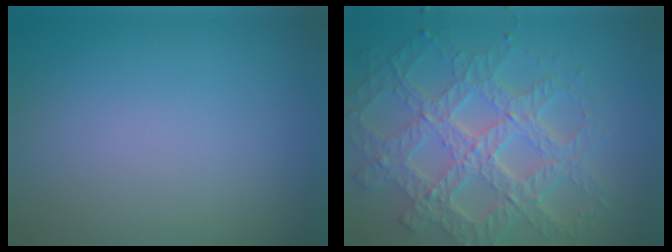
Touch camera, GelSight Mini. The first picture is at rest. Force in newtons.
{"total": 8.0, "press": 5.9, "slide": 5.4}